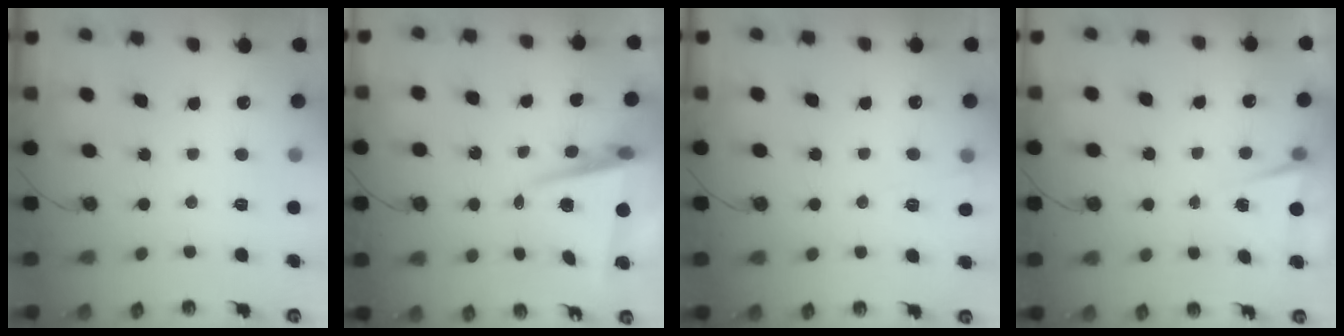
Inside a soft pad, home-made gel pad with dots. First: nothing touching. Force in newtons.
{"total": 6.8, "press": 6.4, "slide": 2.5}
{"total": 2.5, "press": 2.4, "slide": 0.7}
{"total": 2.8, "press": 1.8, "slide": 2.2}